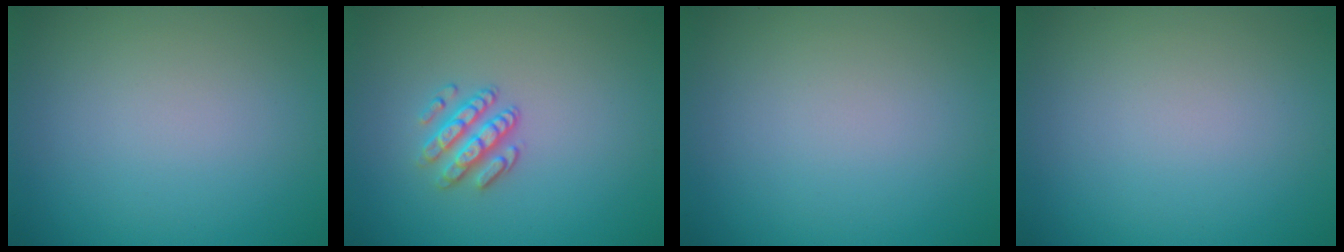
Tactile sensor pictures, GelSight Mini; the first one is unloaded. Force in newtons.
{"total": 2.7, "press": 2.4, "slide": 1.2}
{"total": 0.0}
{"total": 0.0}